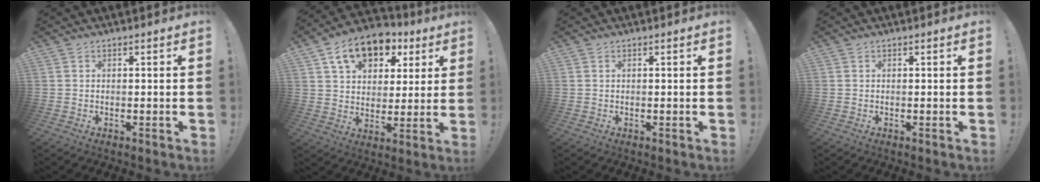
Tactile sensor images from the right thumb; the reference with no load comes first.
{"total": 15.3, "force": [8.2, 10.2, 8.0], "torque": [-0.119, -0.036, 0.150]}
{"total": 0.0}
{"total": 0.0}